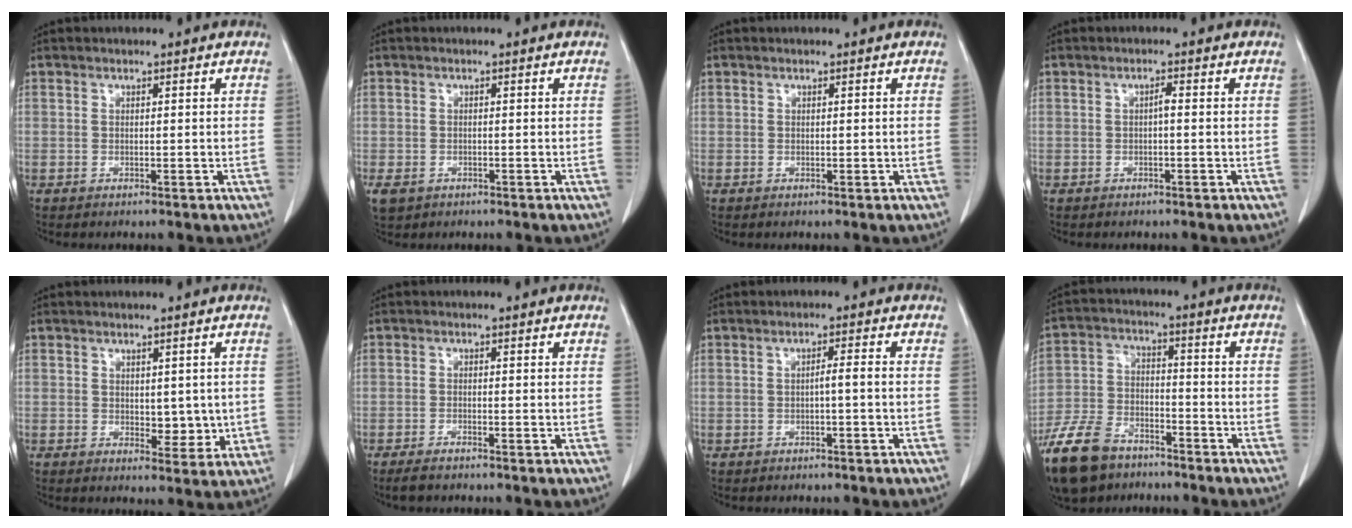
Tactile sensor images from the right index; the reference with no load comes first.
{"total": 2.9, "force": [-1.4, 2.3, 1.0], "torque": [-0.021, -0.002, -0.017]}
{"total": 0.0}
{"total": 1.0, "force": [-0.1, 0.2, 1.0], "torque": [-0.016, 0.003, -0.002]}
{"total": 4.1, "force": [0.2, 2.4, 3.4], "torque": [-0.033, -0.008, 0.012]}
{"total": 2.6, "force": [-2.2, 0.4, 1.3], "torque": [-0.024, -0.005, -0.035]}
{"total": 1.7, "force": [-0.5, -0.1, 1.7], "torque": [-0.025, 0.003, -0.007]}
{"total": 13.3, "force": [-9.8, 6.7, 6.1], "torque": [-0.136, -0.009, -0.180]}